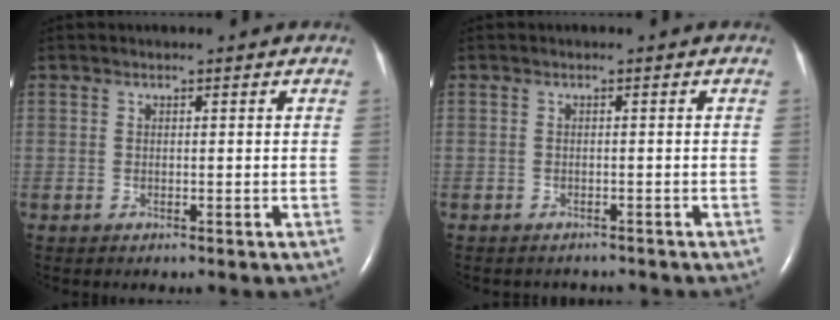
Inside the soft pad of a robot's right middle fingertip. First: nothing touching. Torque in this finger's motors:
{"motor_torque": [-0.33, 0.00, -0.10, -0.01]}